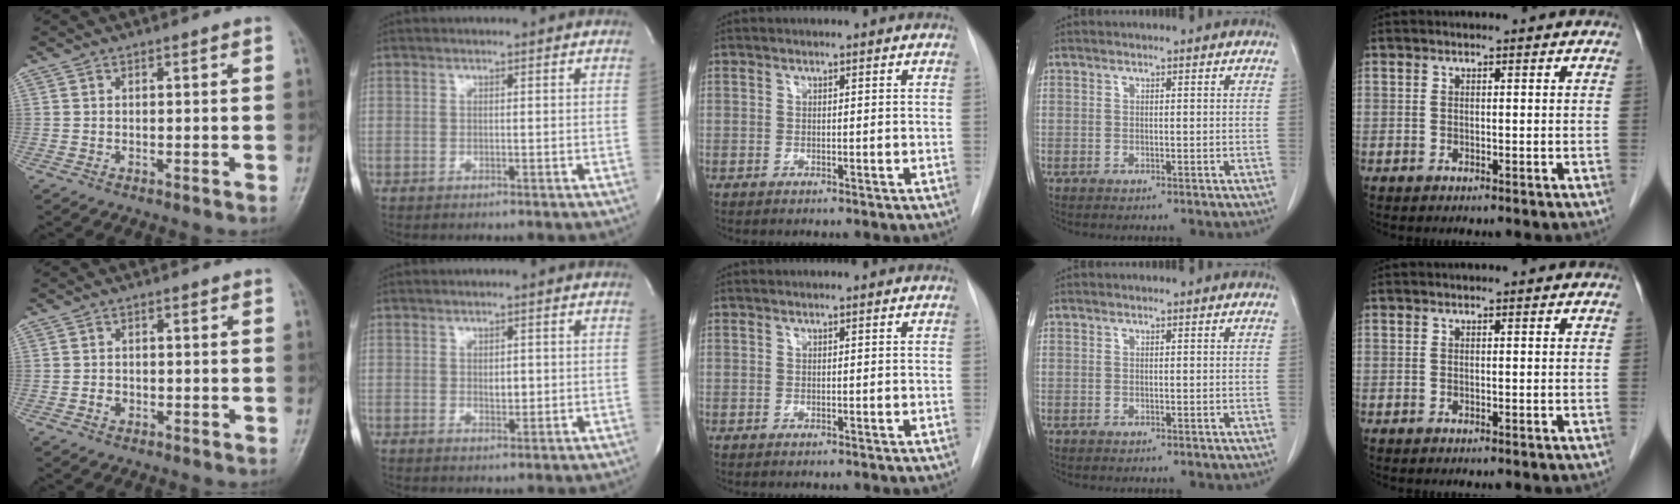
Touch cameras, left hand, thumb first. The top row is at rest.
{"thumb": {"total": 1.5, "force": [-0.5, 1.2, 0.6], "torque": [-0.007, 0.004, -0.011]}, "index": {"total": 1.7, "force": [0.0, 1.0, 1.4], "torque": [-0.021, -0.005, 0.001]}}